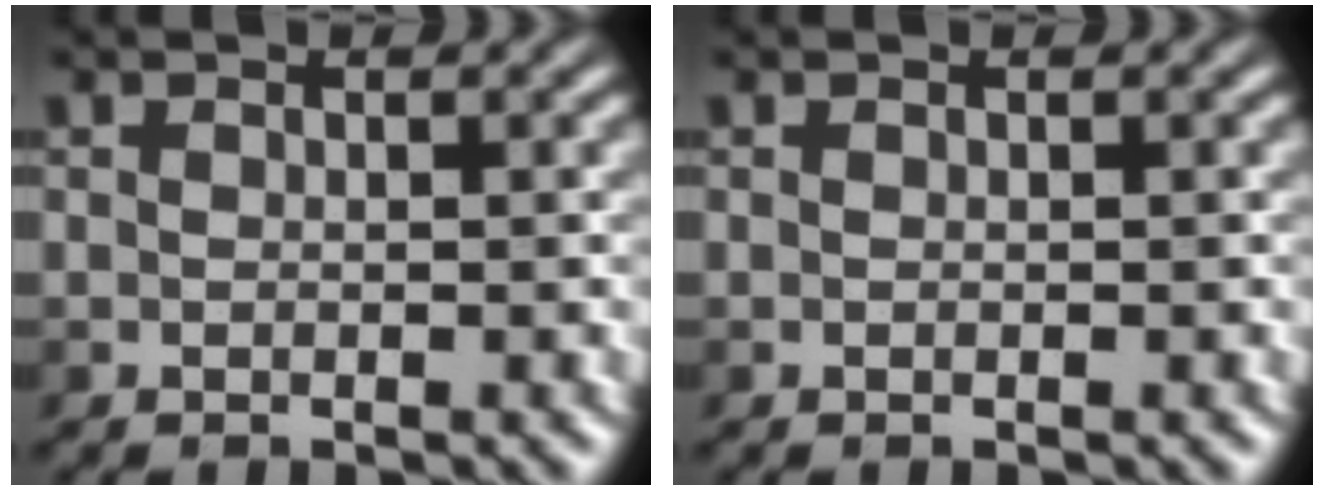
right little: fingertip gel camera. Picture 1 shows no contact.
{"total": 0.0}